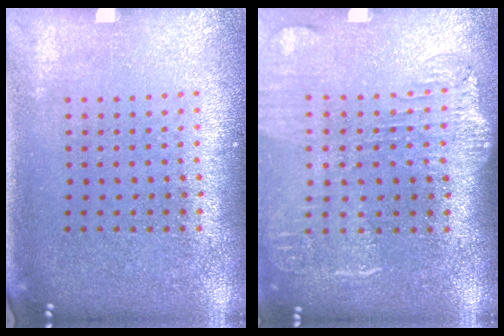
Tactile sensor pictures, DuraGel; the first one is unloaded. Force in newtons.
{"total": 1.9, "press": 1.6, "slide": 1.1}